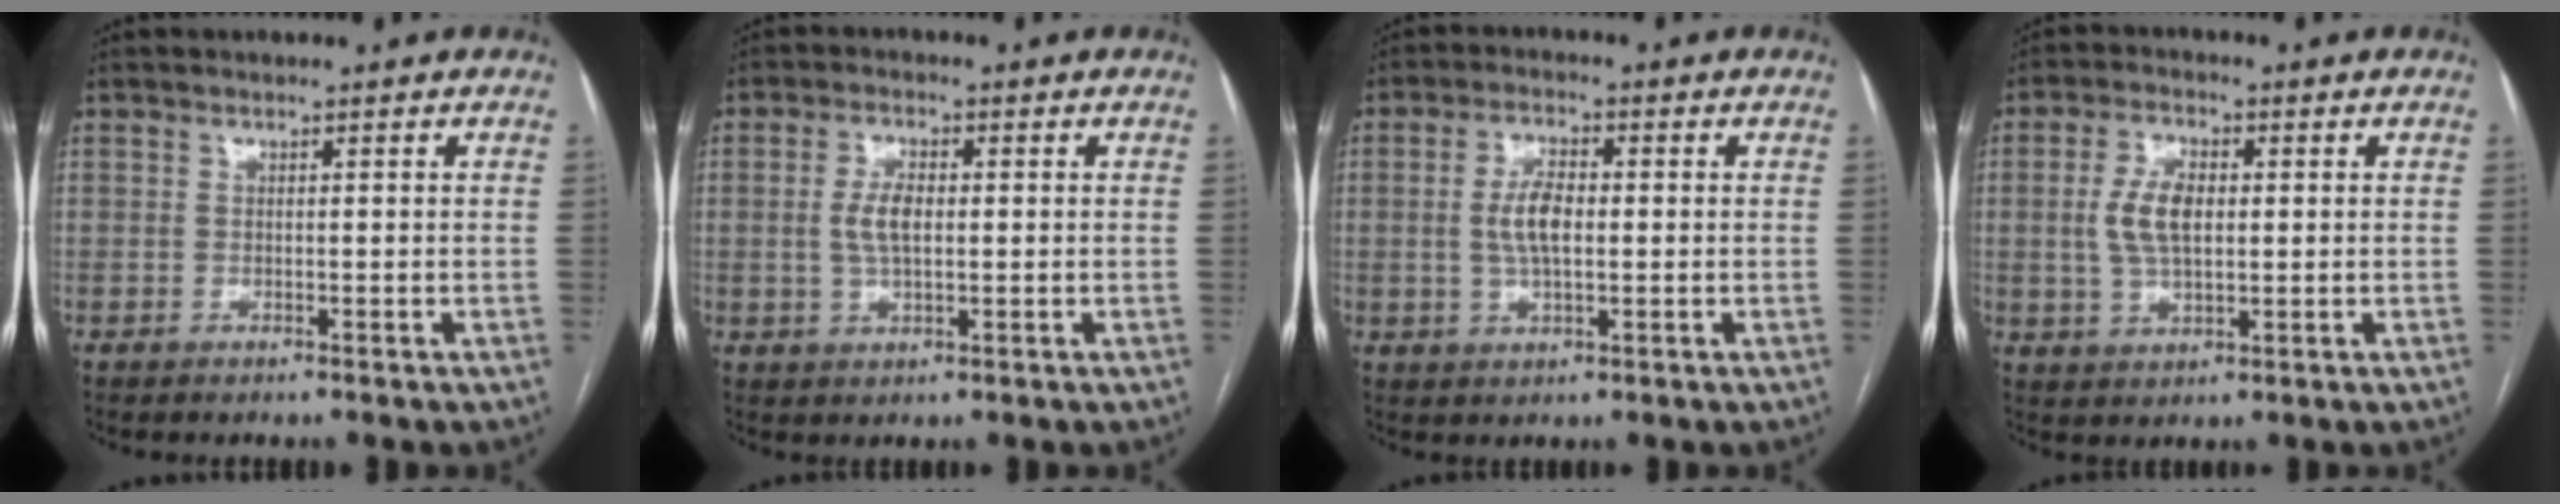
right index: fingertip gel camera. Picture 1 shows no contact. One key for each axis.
{"total": 4.5, "fx": 0.2, "fy": 1.9, "fz": 4.1, "tx": -0.088, "ty": 0.007, "tz": 0.007}
{"total": 5.6, "fx": 0.1, "fy": 2.2, "fz": 5.2, "tx": -0.107, "ty": 0.008, "tz": 0.002}
{"total": 6.8, "fx": 0.7, "fy": 3.3, "fz": 5.9, "tx": -0.127, "ty": 0.012, "tz": 0.016}